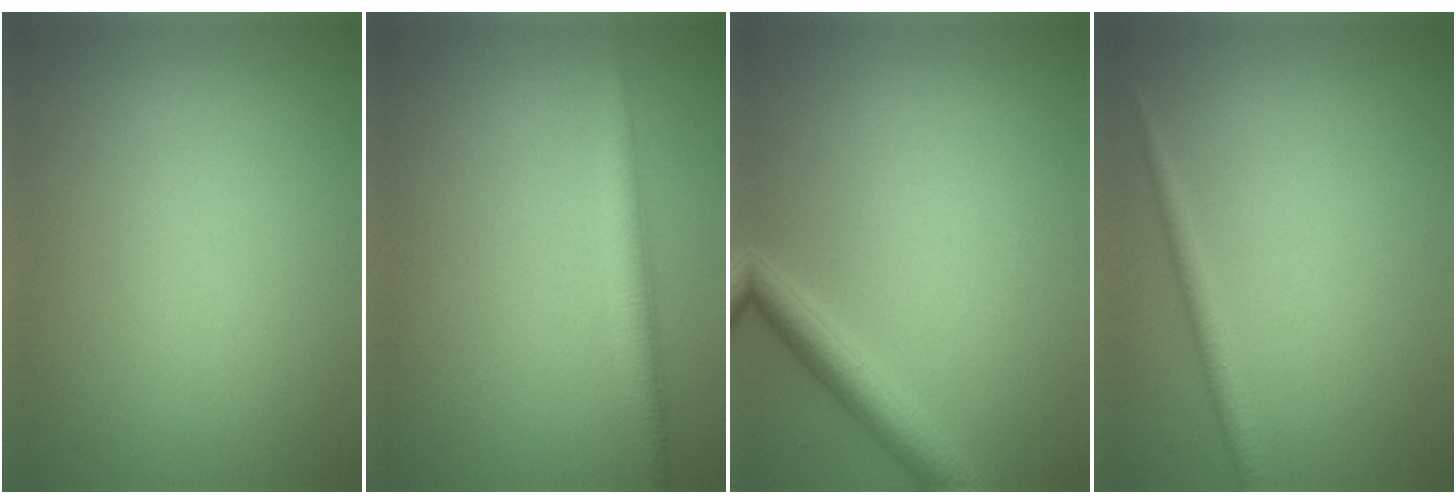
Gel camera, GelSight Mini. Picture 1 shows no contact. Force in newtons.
{"total": 2.6, "press": 2.6, "slide": 0.1}
{"total": 2.9, "press": 2.9, "slide": 0.1}
{"total": 1.5, "press": 1.5, "slide": 0.1}